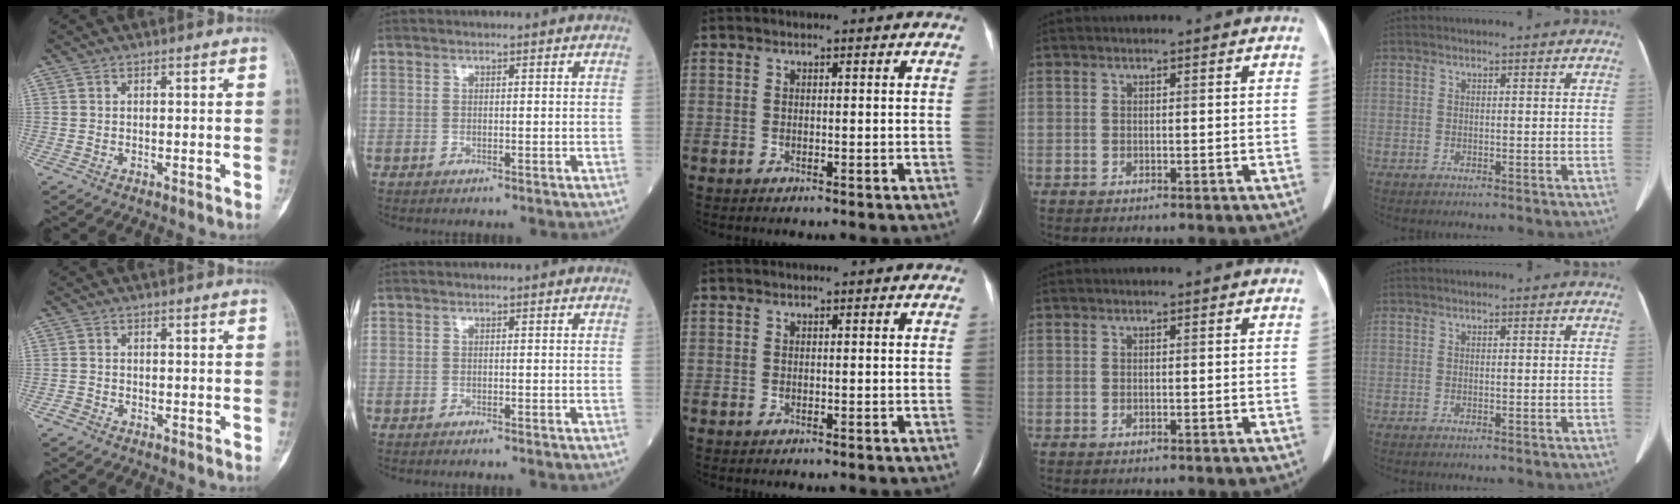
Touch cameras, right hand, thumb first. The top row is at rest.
{"thumb": {"total": 1.2, "force": [-0.9, 0.8, 0.2], "torque": [-0.002, 0.003, -0.021]}, "index": {"total": 0.6, "force": [-0.5, -0.1, 0.2], "torque": [-0.001, 0.000, -0.010]}}